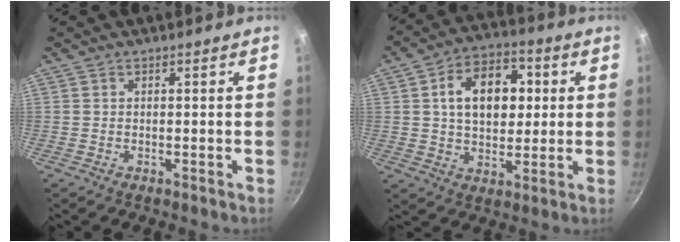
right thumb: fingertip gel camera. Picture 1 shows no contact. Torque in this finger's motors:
{"motor_torque": [-0.54, 0.78, 0.70, -0.07, 0.06]}